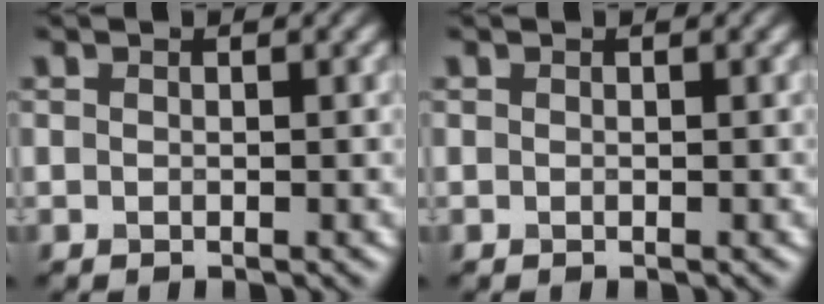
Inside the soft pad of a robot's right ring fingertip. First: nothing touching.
{"total": 0.0}